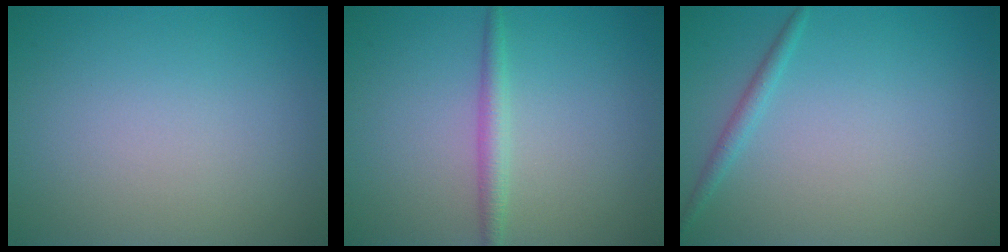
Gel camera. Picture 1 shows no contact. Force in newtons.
{"total": 1.8, "press": 1.8, "slide": 0.0}
{"total": 1.2, "press": 1.2, "slide": 0.0}